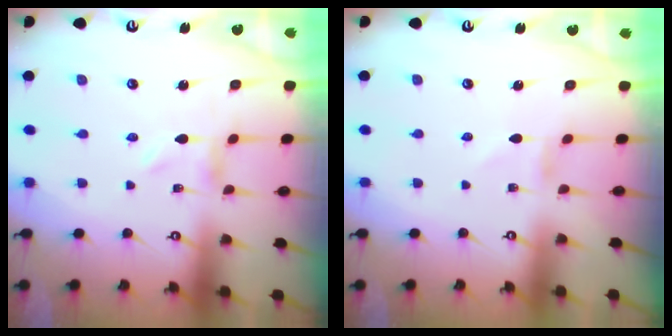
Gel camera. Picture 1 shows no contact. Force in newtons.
{"total": 0.0}